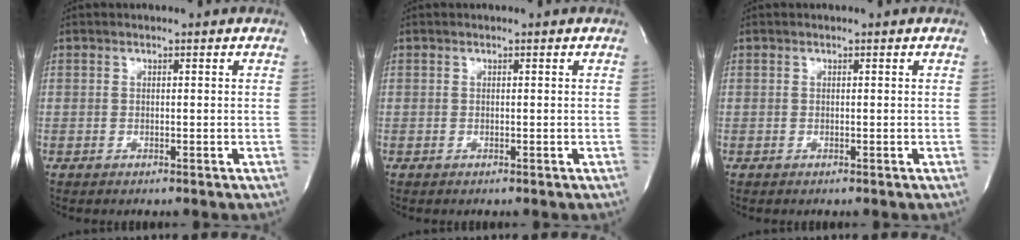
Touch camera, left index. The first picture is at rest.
{"total": 0.0}
{"total": 0.0}